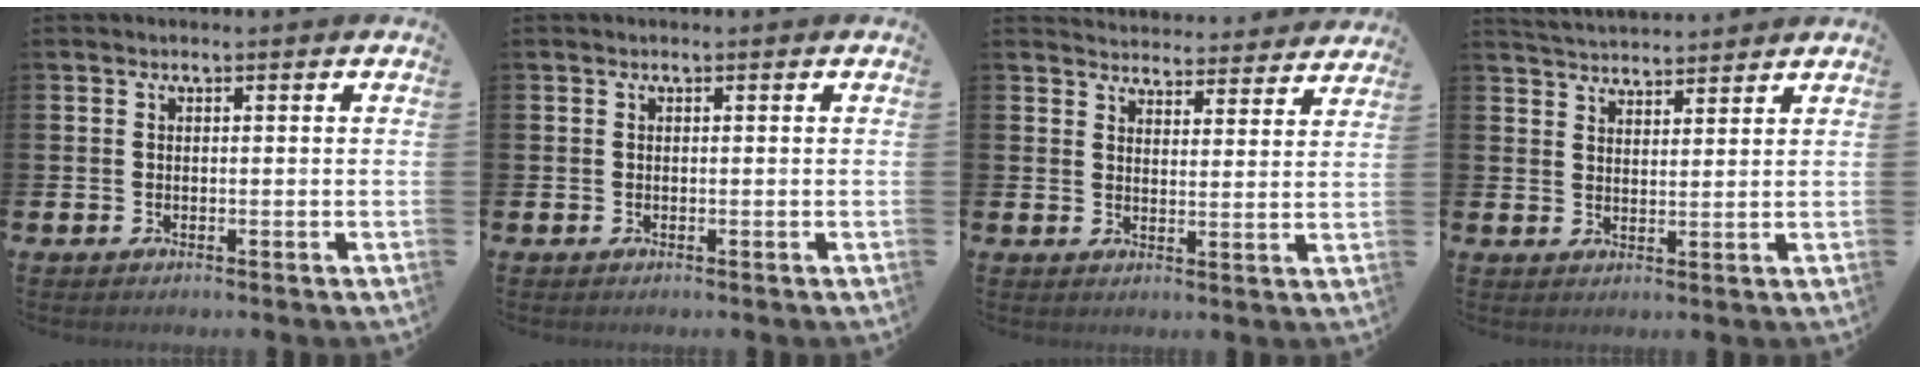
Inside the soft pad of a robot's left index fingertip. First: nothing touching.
{"total": 0.0}
{"total": 4.4, "force": [4.4, 0.7, -0.2], "torque": [-0.001, -0.036, 0.076]}
{"total": 3.9, "force": [3.9, 0.3, -0.1], "torque": [-0.008, -0.022, 0.071]}